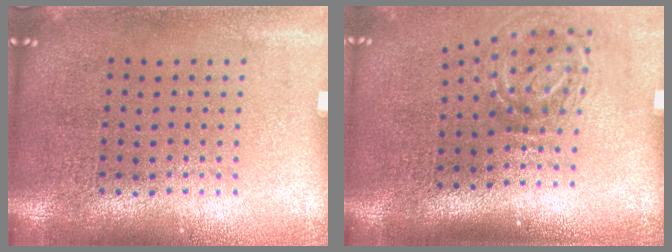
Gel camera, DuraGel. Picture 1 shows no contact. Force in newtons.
{"total": 2.0, "press": 1.3, "slide": 1.6}